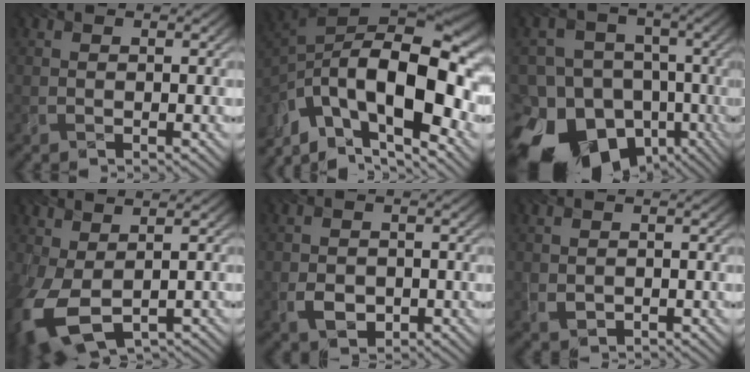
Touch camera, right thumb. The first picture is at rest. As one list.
[{"total": 16.6, "force": [-7.4, 7.2, 13.0], "torque": [-0.226, 0.001, -0.141]}, {"total": 20.8, "force": [-13.3, 14.6, 6.4], "torque": [-0.141, -0.039, -0.231]}, {"total": 9.1, "force": [-1.7, 5.5, 7.1], "torque": [-0.191, -0.034, -0.008]}, {"total": 2.8, "force": [-1.6, 1.9, 1.3], "torque": [-0.035, -0.010, -0.028]}, {"total": 1.1, "force": [0.0, 0.9, 0.6], "torque": [-0.021, -0.001, 0.001]}]